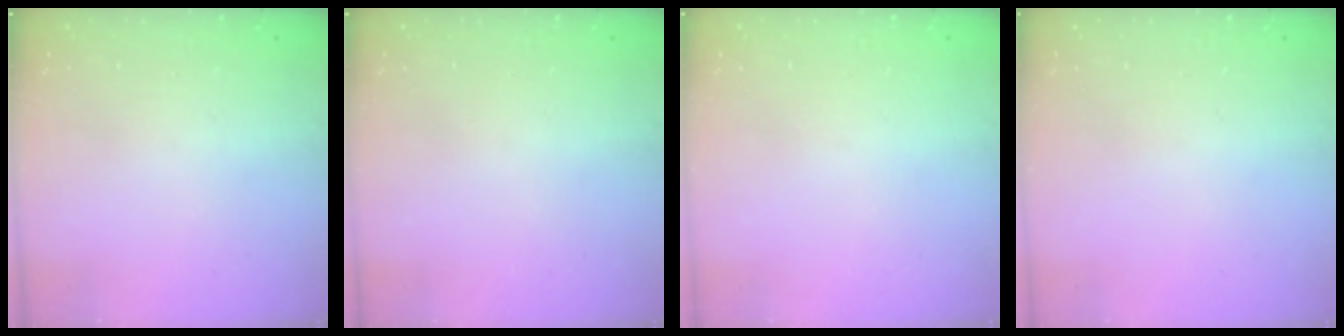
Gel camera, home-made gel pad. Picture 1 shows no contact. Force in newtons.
{"total": 0.0}
{"total": 0.0}
{"total": 0.0}